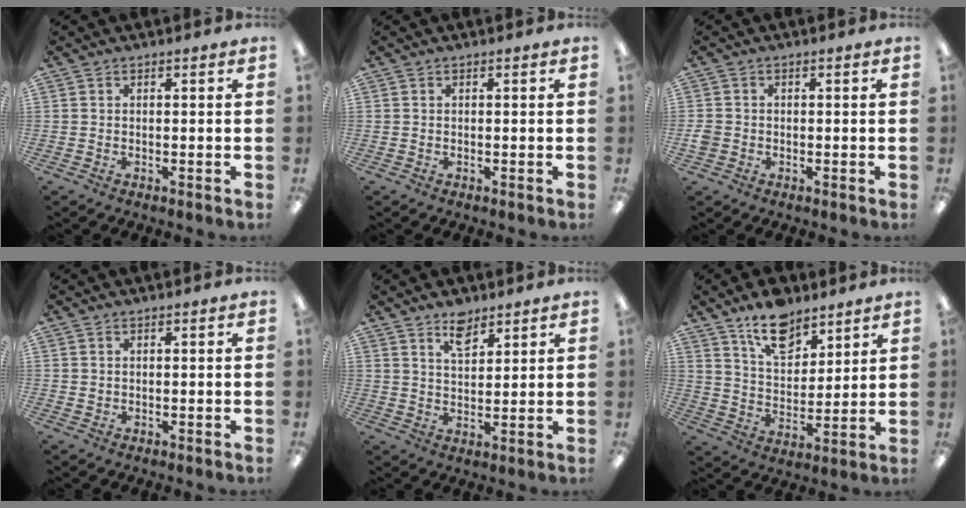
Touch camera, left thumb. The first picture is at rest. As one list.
[{"total": 0.0}, {"total": 2.4, "force": [-0.4, 2.1, 0.9], "torque": [-0.014, 0.005, -0.008]}, {"total": 0.7, "force": [0.5, 0.5, 0.0], "torque": [-0.001, 0.002, 0.009]}, {"total": 6.7, "force": [5.0, 3.2, 3.1], "torque": [-0.042, -0.025, 0.087]}, {"total": 12.6, "force": [9.2, 6.5, 5.6], "torque": [-0.081, -0.049, 0.166]}]